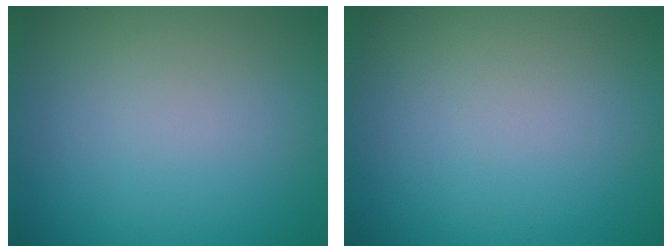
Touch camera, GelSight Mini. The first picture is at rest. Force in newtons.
{"total": 0.0}